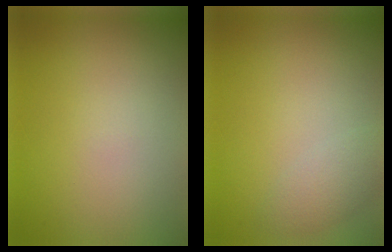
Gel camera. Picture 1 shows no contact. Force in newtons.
{"total": 1.9, "press": 1.9, "slide": 0.2}